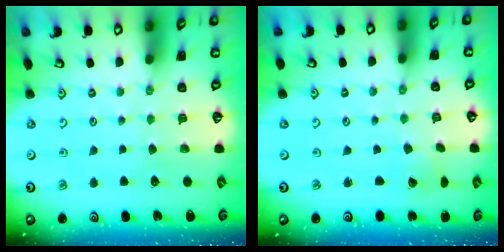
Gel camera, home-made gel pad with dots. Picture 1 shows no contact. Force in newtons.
{"total": 2.6, "press": 2.6, "slide": 0.1}